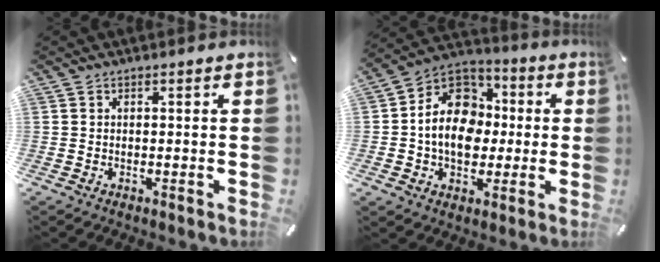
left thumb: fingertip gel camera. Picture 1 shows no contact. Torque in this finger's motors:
{"motor_torque": [1.30, 1.42, 1.11, -0.03, 0.35]}